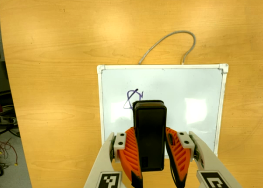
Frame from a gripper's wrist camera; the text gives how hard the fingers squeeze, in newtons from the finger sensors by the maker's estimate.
{"total": 6.5, "left": 5.3, "right": 7.7}